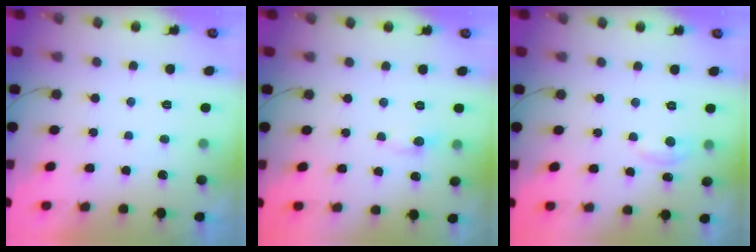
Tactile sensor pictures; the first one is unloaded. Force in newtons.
{"total": 4.9, "press": 4.9, "slide": 0.6}
{"total": 4.1, "press": 4.0, "slide": 0.6}